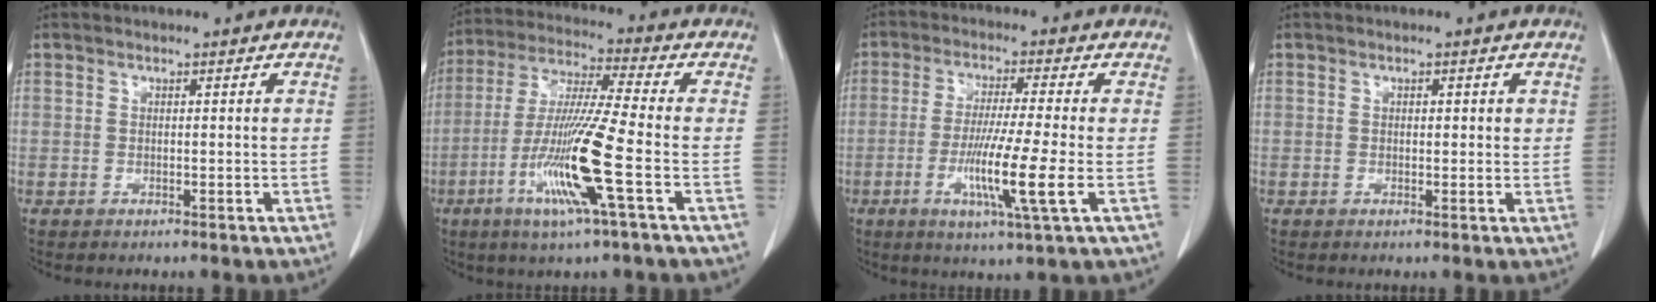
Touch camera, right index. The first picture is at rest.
{"total": 14.0, "force": [-4.7, -0.8, 13.2], "torque": [-0.269, -0.019, -0.093]}
{"total": 10.0, "force": [-2.6, -0.9, 9.7], "torque": [-0.183, -0.023, -0.048]}
{"total": 1.8, "force": [0.5, 0.8, 1.4], "torque": [-0.017, 0.000, 0.005]}